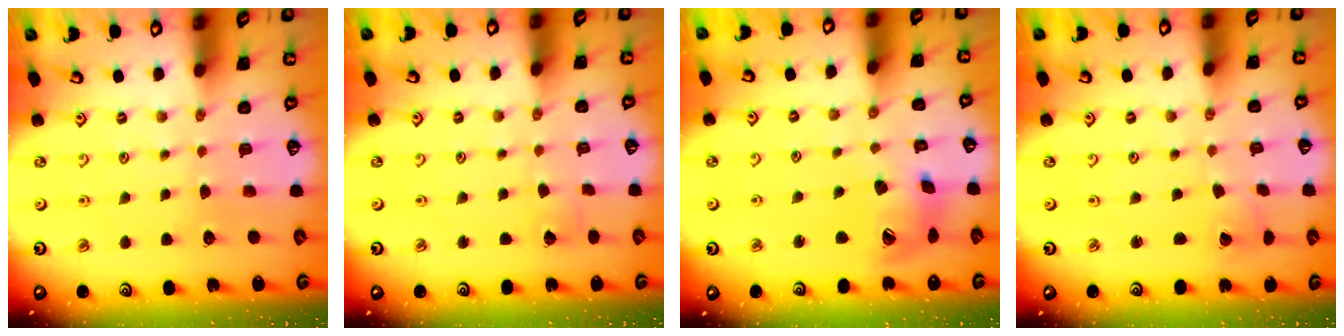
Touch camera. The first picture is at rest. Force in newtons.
{"total": 2.2, "press": 2.2, "slide": 0.2}
{"total": 13.5, "press": 13.3, "slide": 1.9}
{"total": 1.5, "press": 1.5, "slide": 0.2}